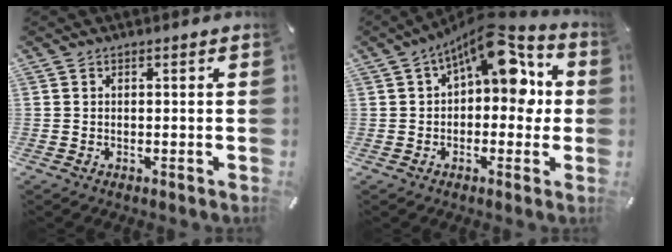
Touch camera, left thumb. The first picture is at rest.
{"total": 13.7, "force": [5.6, 6.8, 10.4], "torque": [-0.138, -0.030, 0.093]}